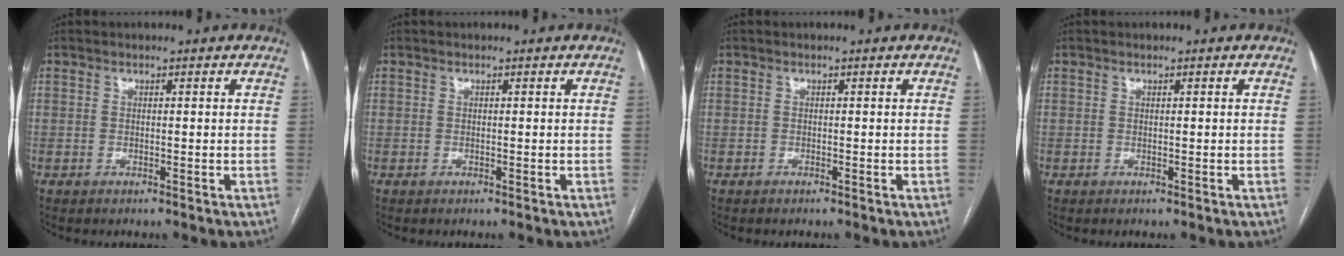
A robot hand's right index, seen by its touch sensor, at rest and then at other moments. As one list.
[{"total": 0.0}, {"total": 0.0}, {"total": 0.0}]